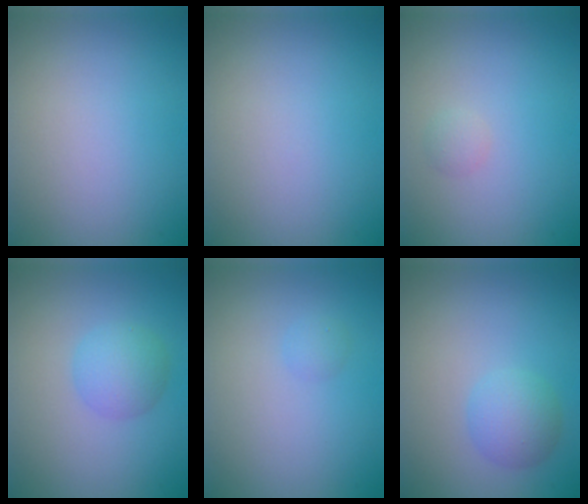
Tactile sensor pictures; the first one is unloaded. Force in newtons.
{"total": 0.0}
{"total": 0.8, "press": 0.8, "slide": 0.0}
{"total": 2.8, "press": 2.8, "slide": 0.1}
{"total": 0.7, "press": 0.7, "slide": 0.0}
{"total": 2.8, "press": 2.8, "slide": 0.1}